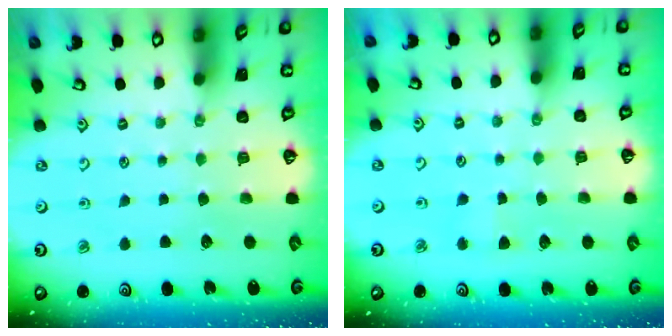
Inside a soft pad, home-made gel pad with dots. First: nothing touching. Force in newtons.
{"total": 2.9, "press": 2.8, "slide": 0.4}